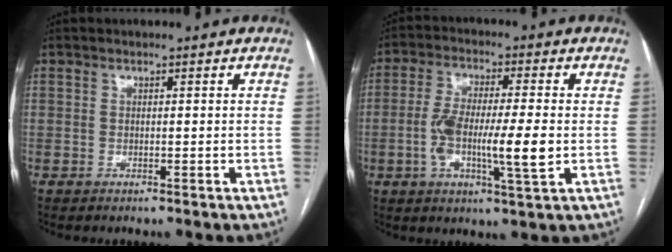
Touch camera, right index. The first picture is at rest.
{"total": 10.8, "force": [-1.5, 1.4, 10.6], "torque": [-0.200, 0.001, -0.028]}